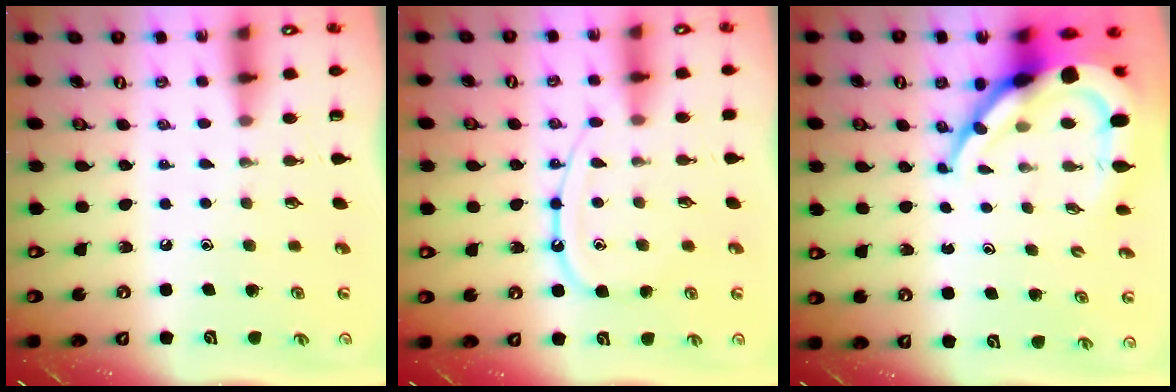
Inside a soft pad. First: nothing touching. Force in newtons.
{"total": 11.3, "press": 11.2, "slide": 1.1}
{"total": 14.6, "press": 14.5, "slide": 1.6}